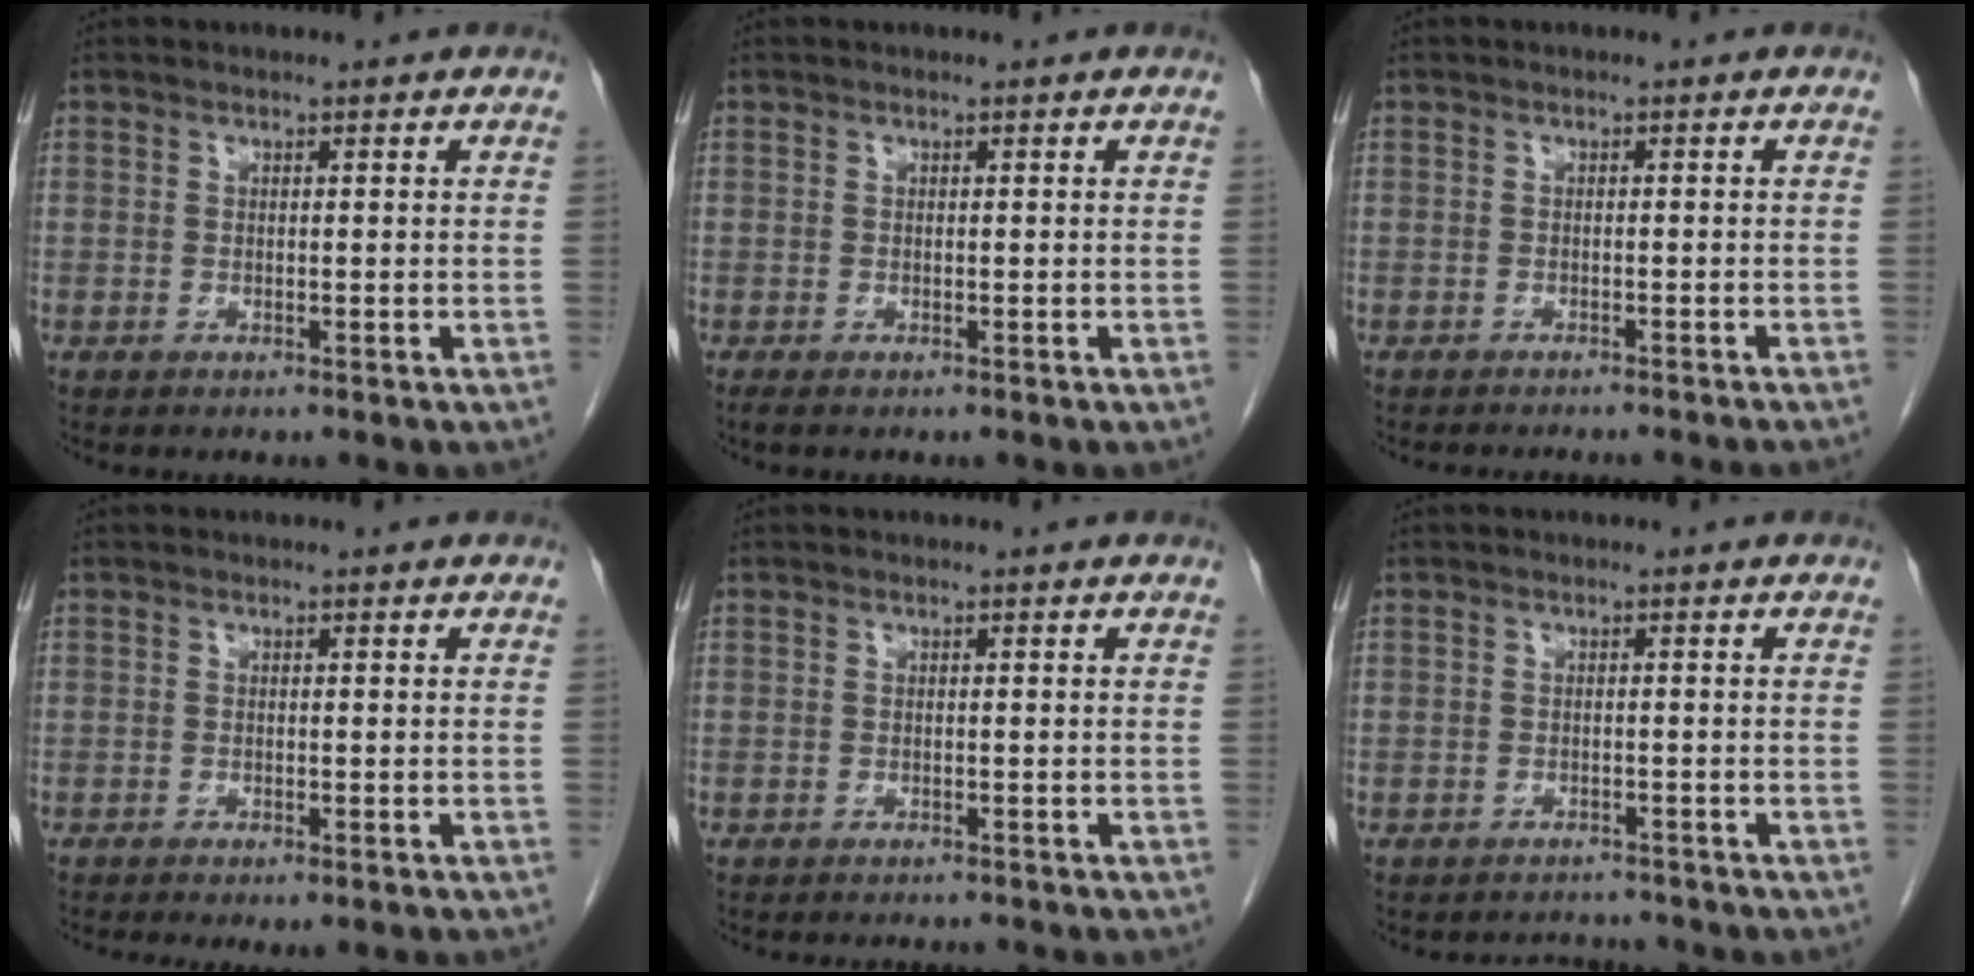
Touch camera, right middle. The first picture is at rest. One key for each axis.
{"total": 0.6, "fx": -0.5, "fy": 0.1, "fz": 0.3, "tx": -0.007, "ty": -0.002, "tz": -0.008}
{"total": 8.0, "fx": -7.4, "fy": 0.0, "fz": 3.1, "tx": -0.022, "ty": -0.015, "tz": -0.086}
{"total": 4.5, "fx": -3.8, "fy": 0.7, "fz": 2.3, "tx": -0.019, "ty": -0.008, "tz": -0.049}
{"total": 4.3, "fx": -4.1, "fy": 0.8, "fz": 1.2, "tx": -0.010, "ty": -0.006, "tz": -0.048}
{"total": 3.3, "fx": -3.1, "fy": 0.8, "fz": -0.6, "tx": 0.011, "ty": -0.001, "tz": -0.046}